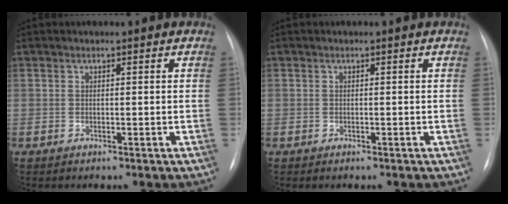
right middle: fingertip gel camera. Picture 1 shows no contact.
{"total": 0.0}